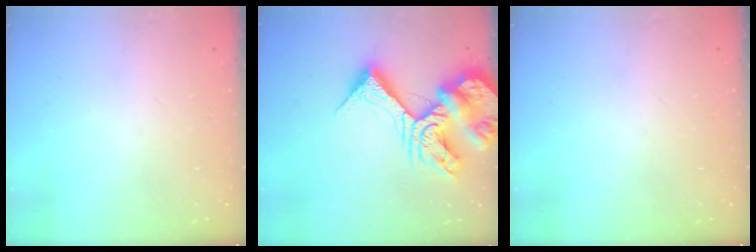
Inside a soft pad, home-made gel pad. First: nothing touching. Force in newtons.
{"total": 18.5, "press": 18.4, "slide": 2.1}
{"total": 0.0}